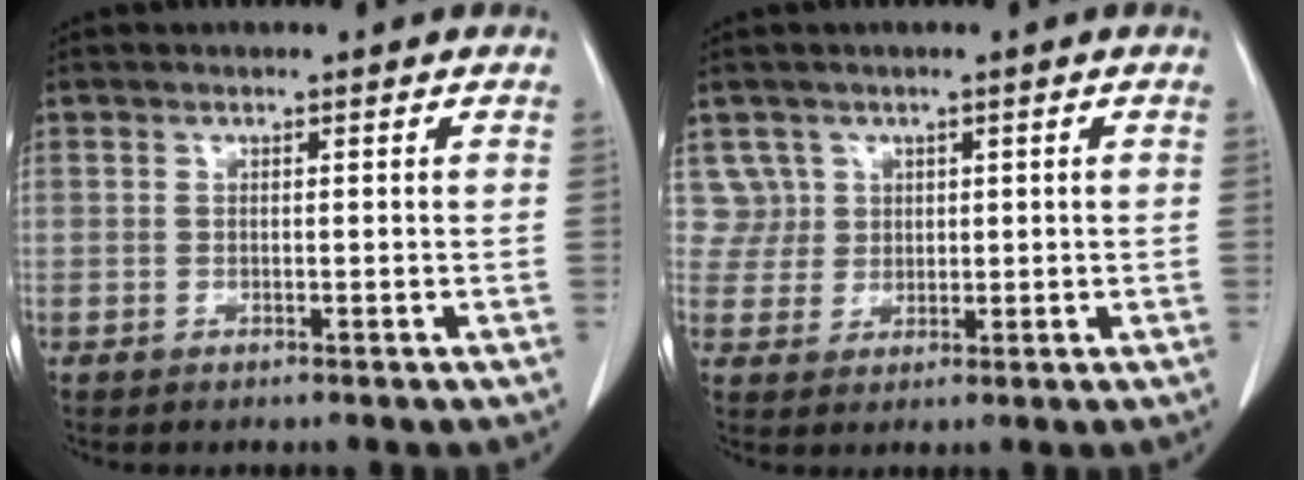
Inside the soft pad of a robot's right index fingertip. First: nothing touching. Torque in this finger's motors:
{"motor_torque": [-0.28, 0.26, -0.18, -0.03]}